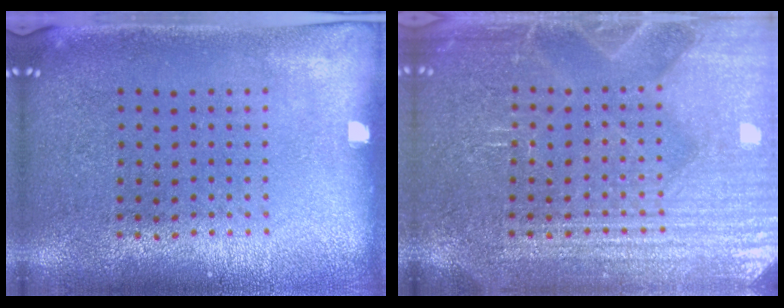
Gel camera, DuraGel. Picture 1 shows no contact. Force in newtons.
{"total": 5.9, "press": 5.9, "slide": 0.8}